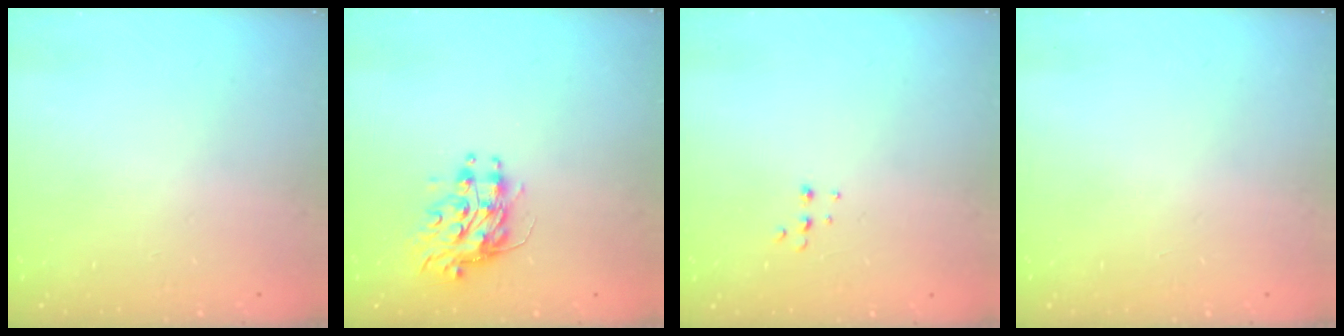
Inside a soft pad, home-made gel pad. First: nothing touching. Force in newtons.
{"total": 9.0, "press": 9.0, "slide": 0.7}
{"total": 4.0, "press": 4.0, "slide": 0.8}
{"total": 0.0}